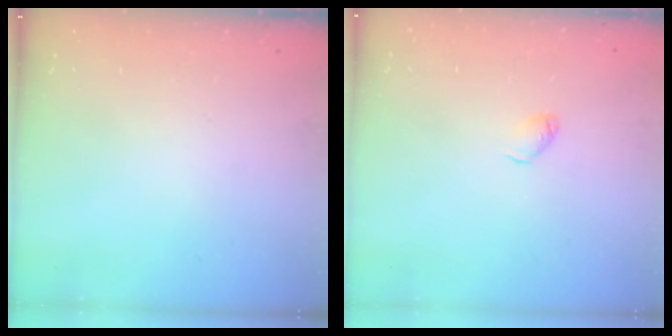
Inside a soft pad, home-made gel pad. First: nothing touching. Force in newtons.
{"total": 2.5, "press": 2.5, "slide": 0.4}